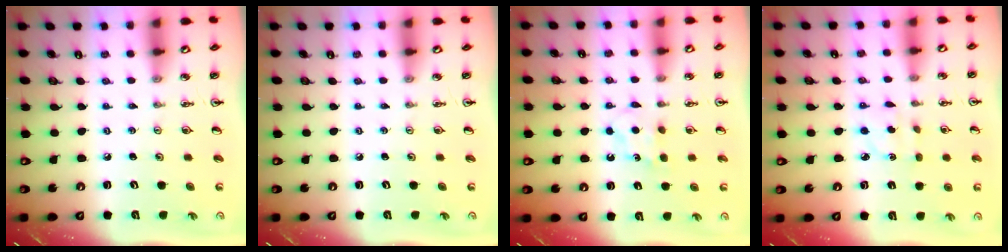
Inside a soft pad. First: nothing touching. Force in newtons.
{"total": 0.0}
{"total": 4.7, "press": 4.7, "slide": 0.7}
{"total": 2.0, "press": 2.0, "slide": 0.4}